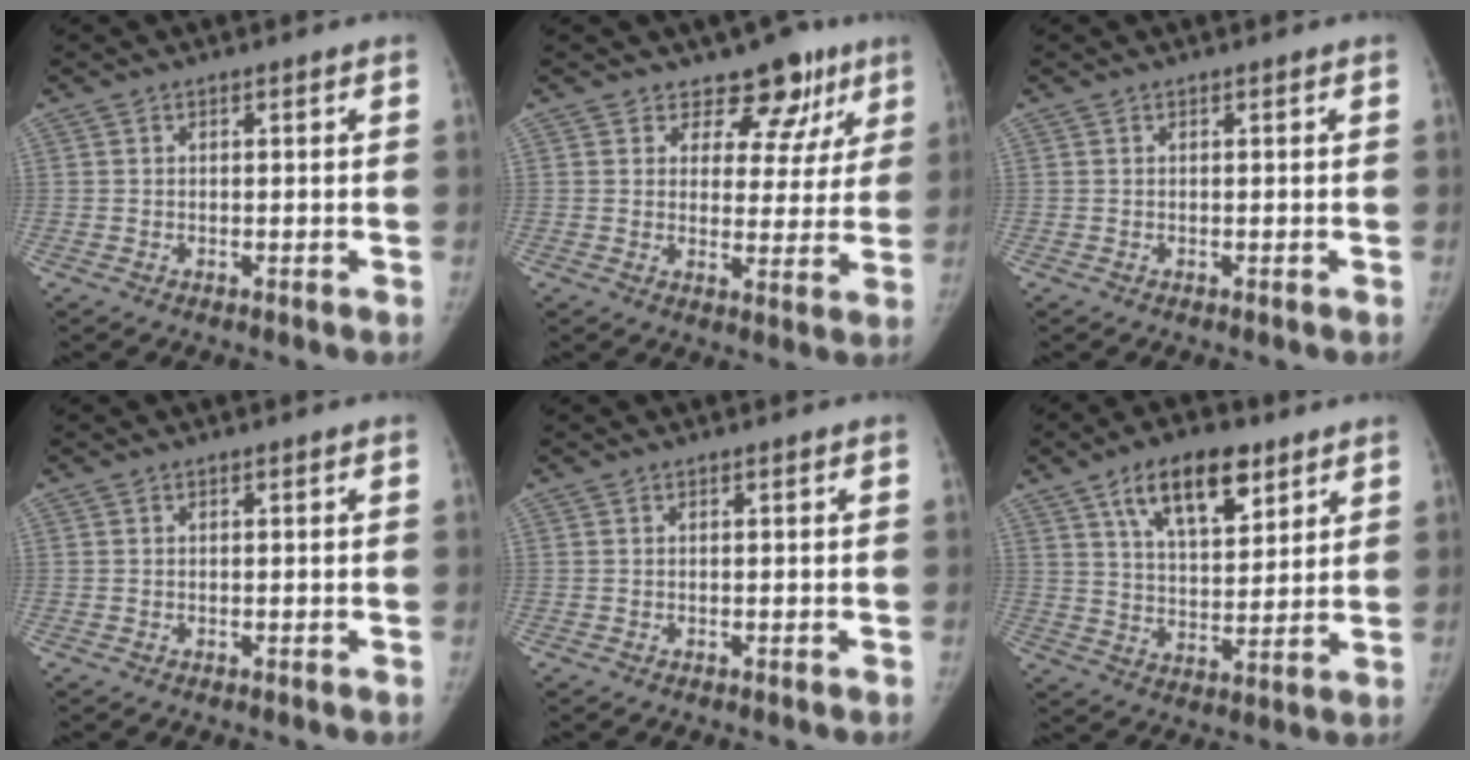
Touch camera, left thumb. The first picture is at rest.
{"total": 9.8, "force": [6.8, 6.5, 2.8], "torque": [0.019, -0.032, 0.075]}
{"total": 0.0}
{"total": 0.0}
{"total": 0.0}
{"total": 13.9, "force": [7.9, 6.6, 9.4], "torque": [-0.123, -0.034, 0.136]}